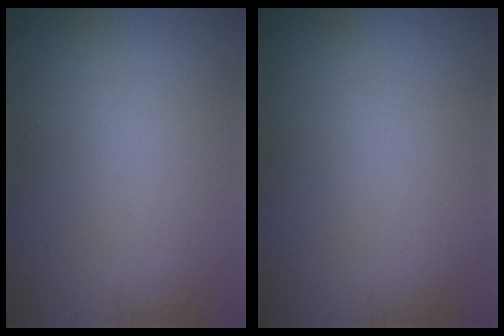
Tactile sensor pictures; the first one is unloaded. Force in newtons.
{"total": 0.0}